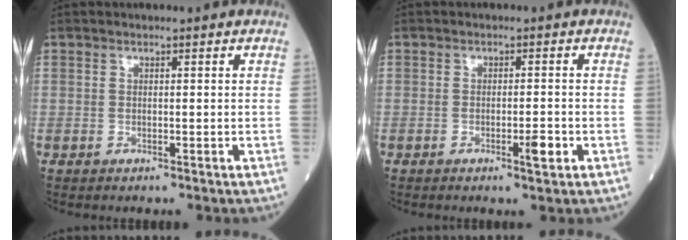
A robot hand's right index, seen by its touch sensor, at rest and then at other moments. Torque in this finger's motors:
{"motor_torque": [0.29, -0.10, 0.11, 0.00]}